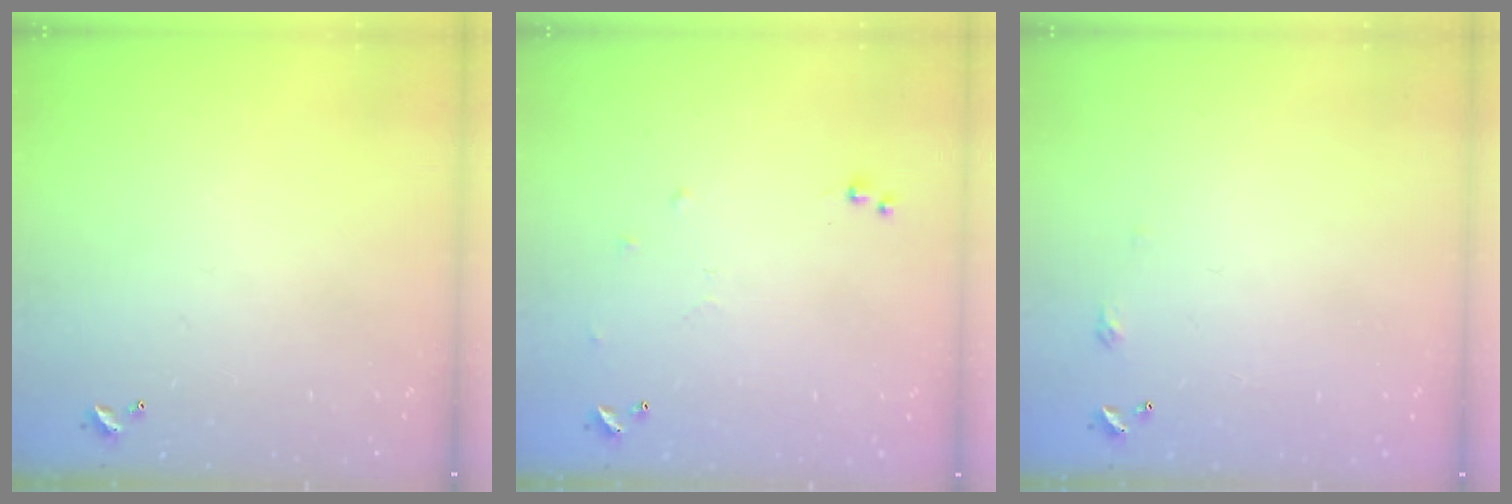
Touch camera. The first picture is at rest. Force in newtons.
{"total": 6.3, "press": 6.3, "slide": 0.7}
{"total": 2.7, "press": 2.6, "slide": 0.4}